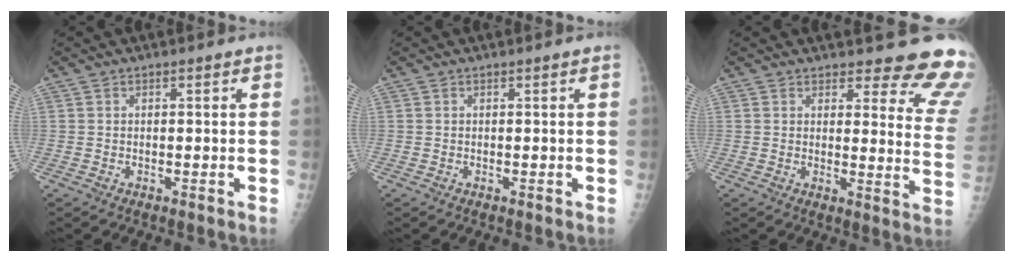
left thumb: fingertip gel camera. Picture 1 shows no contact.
{"total": 0.0}
{"total": 14.6, "force": [13.7, 3.6, 3.6], "torque": [0.013, -0.132, 0.123]}